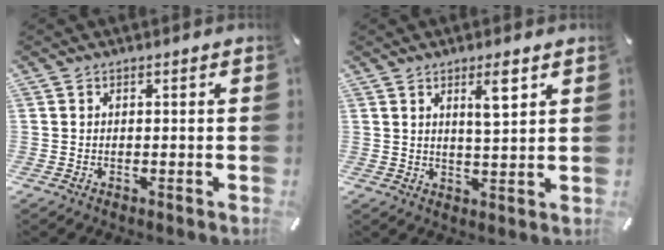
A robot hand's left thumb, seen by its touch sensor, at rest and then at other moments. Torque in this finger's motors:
{"motor_torque": [0.82, 0.55, 0.89, -0.44, 0.01]}